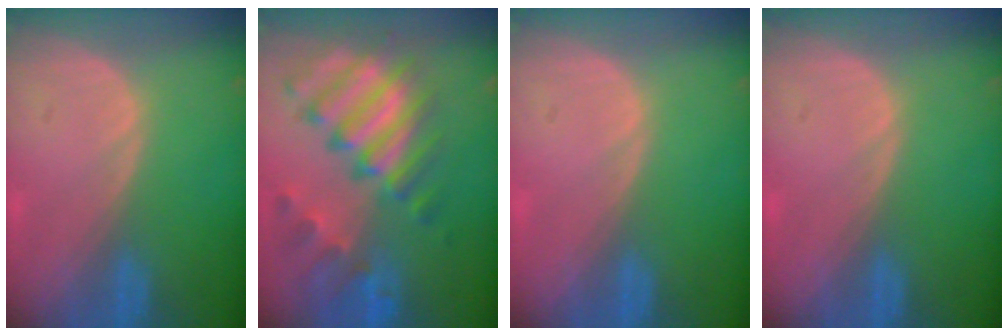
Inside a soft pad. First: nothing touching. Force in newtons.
{"total": 11.5, "press": 9.8, "slide": 6.0}
{"total": 0.0}
{"total": 0.0}